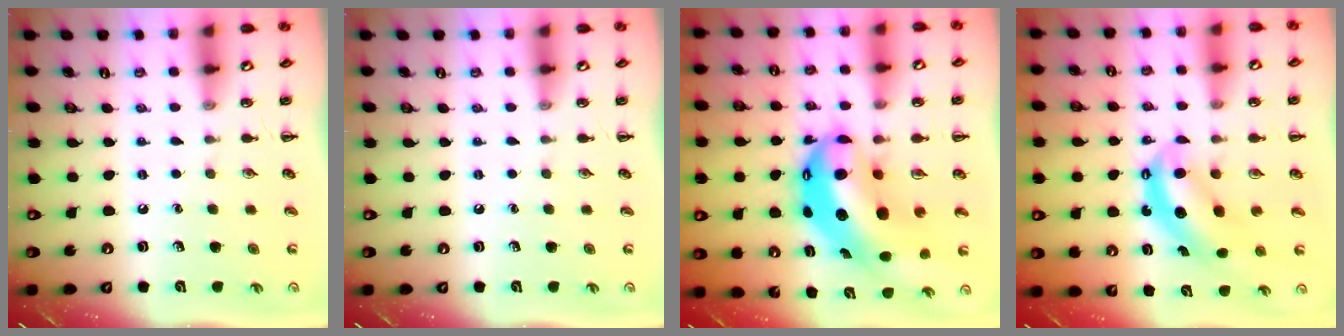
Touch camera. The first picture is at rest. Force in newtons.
{"total": 0.0}
{"total": 15.2, "press": 14.7, "slide": 4.0}
{"total": 6.1, "press": 6.0, "slide": 1.3}